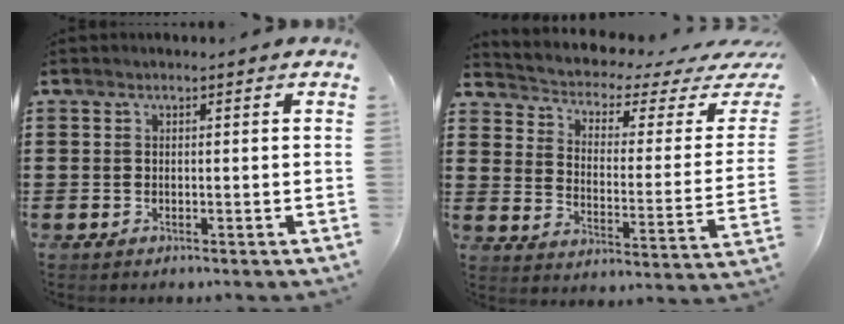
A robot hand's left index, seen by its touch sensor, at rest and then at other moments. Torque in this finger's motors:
{"motor_torque": [1.21, -0.93, 0.35, 0.04]}